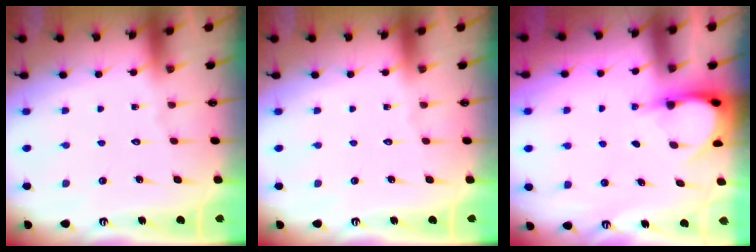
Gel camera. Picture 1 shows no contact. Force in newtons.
{"total": 0.0}
{"total": 3.9, "press": 3.8, "slide": 0.2}